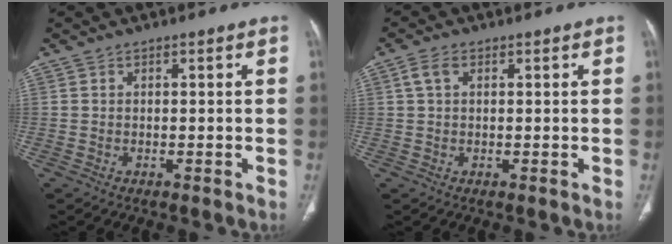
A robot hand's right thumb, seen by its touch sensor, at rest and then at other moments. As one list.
[{"total": 2.6, "force": [0.9, 1.6, 1.9], "torque": [-0.043, 0.009, 0.019]}]